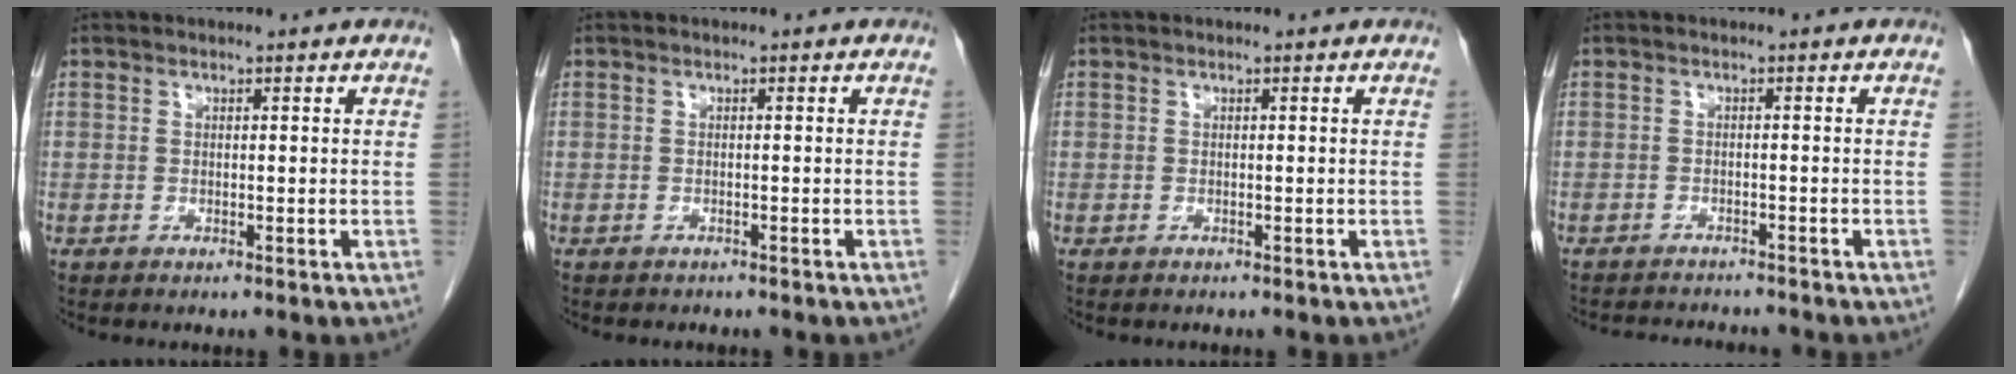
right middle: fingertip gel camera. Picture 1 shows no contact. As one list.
[{"total": 1.6, "force": [-1.4, 0.7, 0.4], "torque": [-0.016, -0.001, -0.014]}, {"total": 0.0}, {"total": 7.3, "force": [-6.9, 1.5, 1.8], "torque": [-0.029, -0.005, -0.091]}]